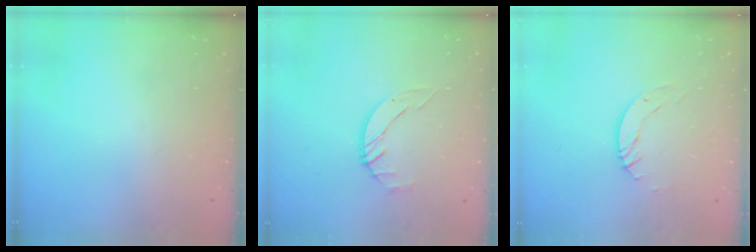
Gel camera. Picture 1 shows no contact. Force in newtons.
{"total": 2.7, "press": 2.7, "slide": 0.3}
{"total": 4.1, "press": 4.1, "slide": 0.4}